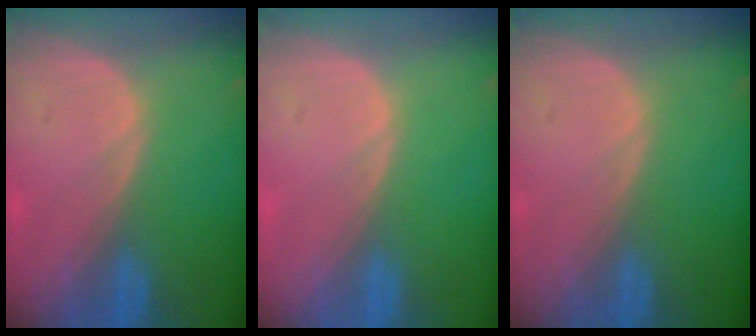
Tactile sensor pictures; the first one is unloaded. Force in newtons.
{"total": 0.0}
{"total": 0.0}